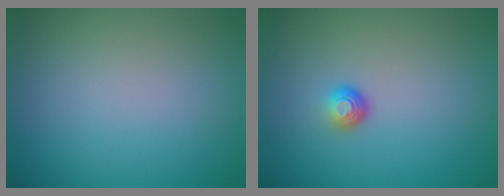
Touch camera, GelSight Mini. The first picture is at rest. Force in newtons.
{"total": 1.6, "press": 1.0, "slide": 1.3}